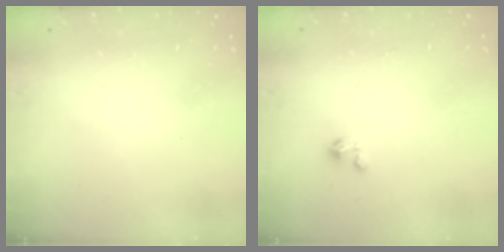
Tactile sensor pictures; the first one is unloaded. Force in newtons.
{"total": 1.5, "press": 1.5, "slide": 0.1}